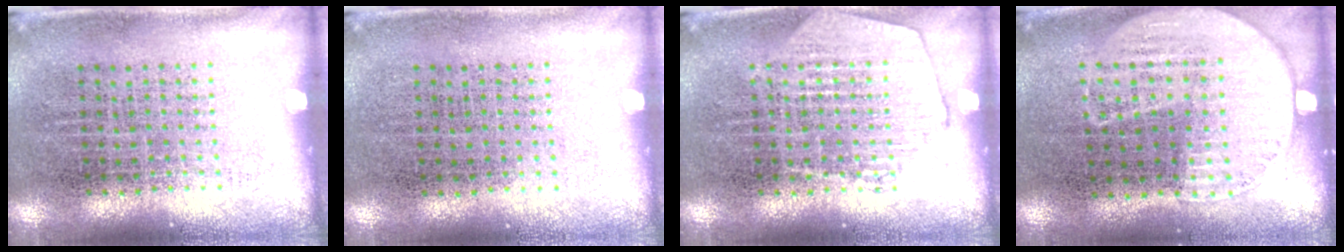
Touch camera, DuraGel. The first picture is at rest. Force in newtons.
{"total": 0.0}
{"total": 2.0, "press": 2.0, "slide": 0.3}
{"total": 1.1, "press": 1.0, "slide": 0.5}